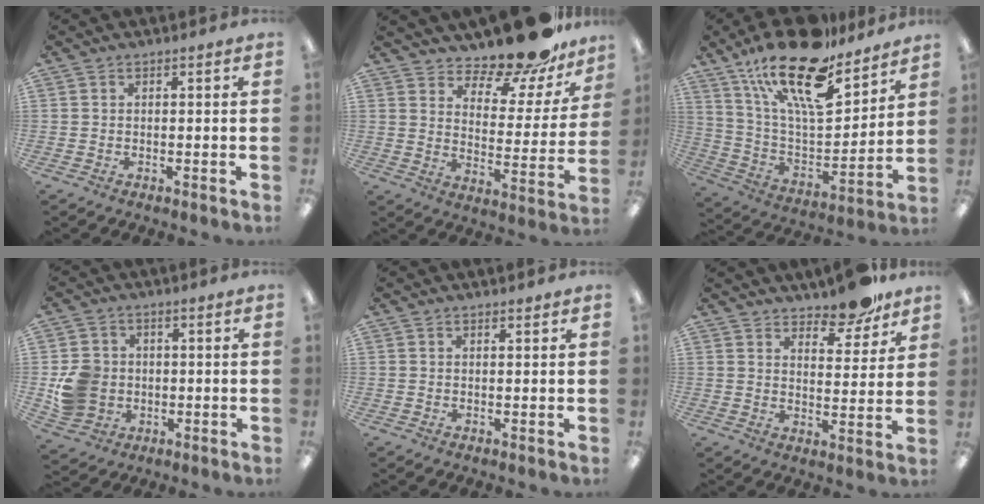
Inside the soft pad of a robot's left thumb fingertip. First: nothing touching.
{"total": 15.5, "force": [13.9, 4.3, 5.2], "torque": [-0.070, -0.120, 0.238]}
{"total": 23.6, "force": [16.5, 8.4, 14.6], "torque": [-0.251, -0.107, 0.283]}
{"total": 8.9, "force": [-0.5, 8.1, 3.5], "torque": [-0.079, 0.018, -0.003]}
{"total": 0.8, "force": [0.7, 0.2, 0.1], "torque": [0.005, -0.003, 0.012]}
{"total": 9.2, "force": [8.3, 2.8, 3.1], "torque": [-0.029, -0.060, 0.147]}